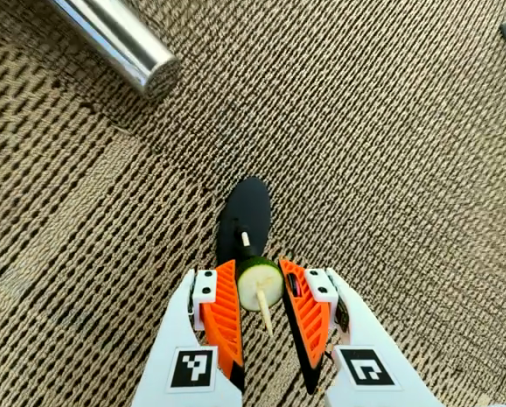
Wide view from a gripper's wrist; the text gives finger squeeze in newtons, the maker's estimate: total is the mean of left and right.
{"total": 7.3, "left": 7.0, "right": 7.7}